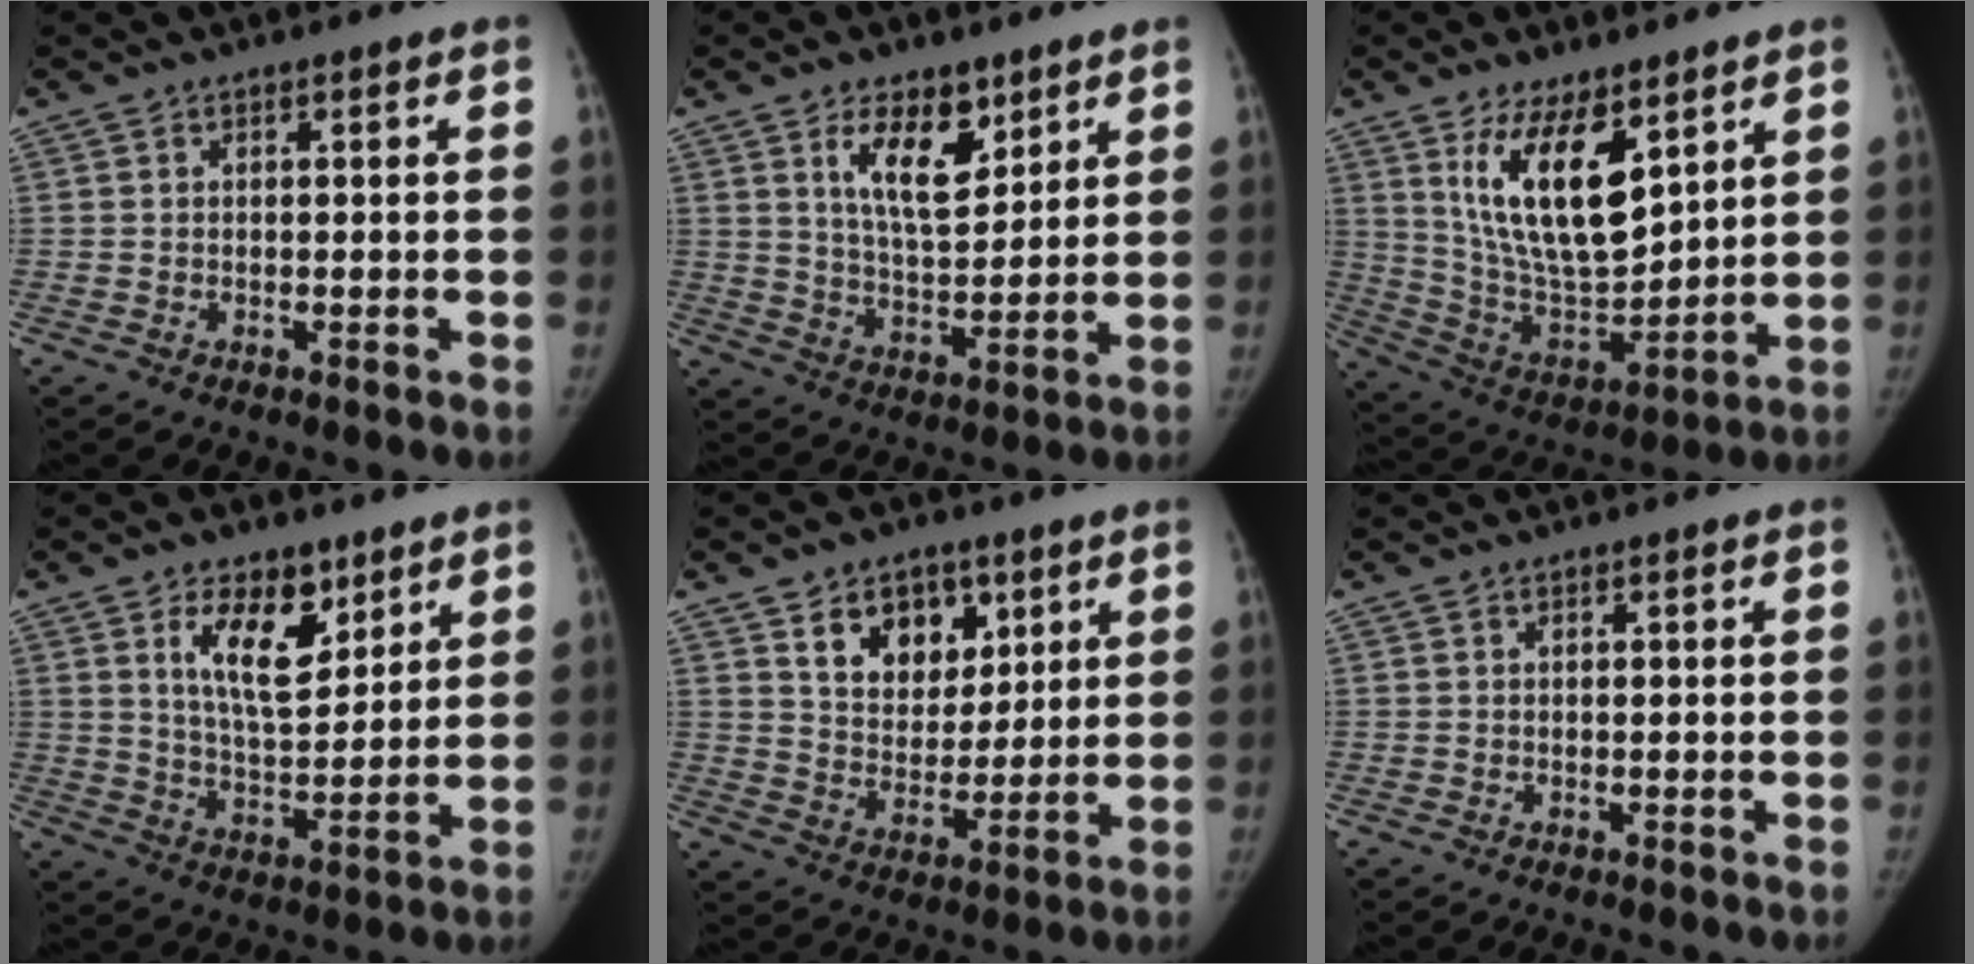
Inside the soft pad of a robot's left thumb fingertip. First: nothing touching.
{"total": 11.0, "force": [6.0, 5.3, 7.6], "torque": [-0.100, -0.044, 0.110]}
{"total": 16.8, "force": [8.1, 7.2, 12.9], "torque": [-0.199, -0.050, 0.165]}
{"total": 11.7, "force": [6.1, 5.9, 8.1], "torque": [-0.105, -0.042, 0.111]}
{"total": 11.7, "force": [5.8, 8.1, 6.2], "torque": [-0.056, -0.032, 0.103]}
{"total": 0.0}